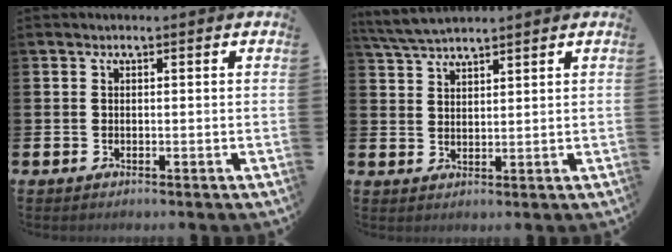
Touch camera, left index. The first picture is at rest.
{"total": 4.2, "force": [4.0, 0.5, 1.1], "torque": [-0.035, -0.012, 0.075]}